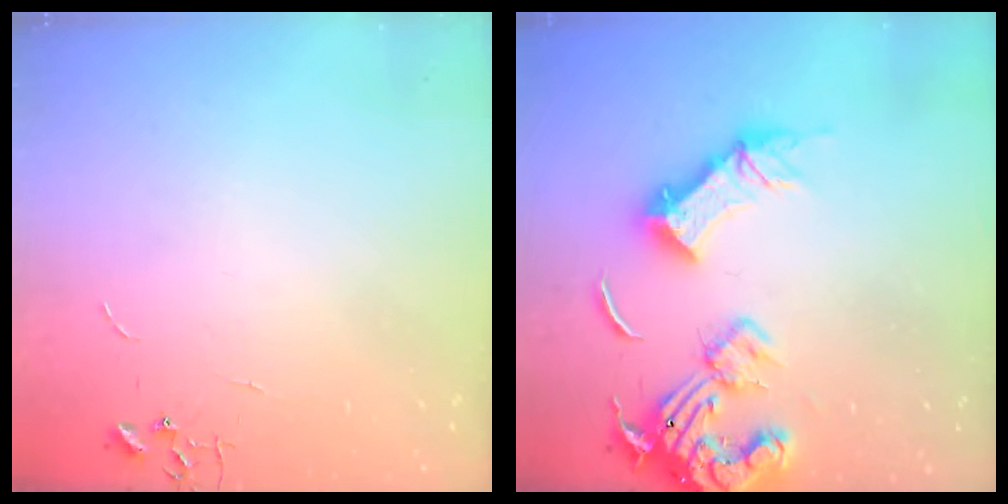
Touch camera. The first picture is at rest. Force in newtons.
{"total": 18.2, "press": 18.1, "slide": 2.1}